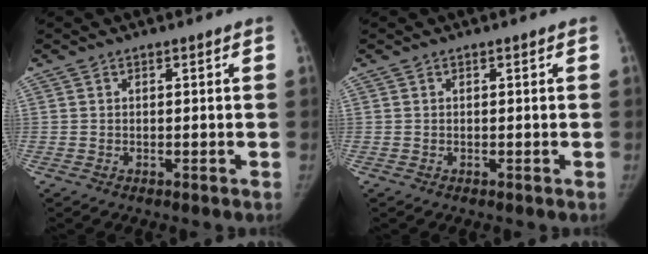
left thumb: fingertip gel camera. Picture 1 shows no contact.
{"total": 0.0}